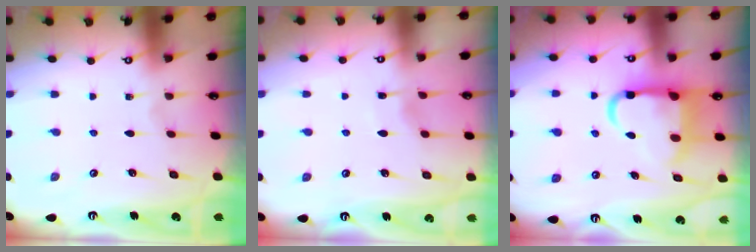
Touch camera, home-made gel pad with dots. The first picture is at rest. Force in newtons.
{"total": 3.2, "press": 3.2, "slide": 0.4}
{"total": 12.6, "press": 12.5, "slide": 1.6}